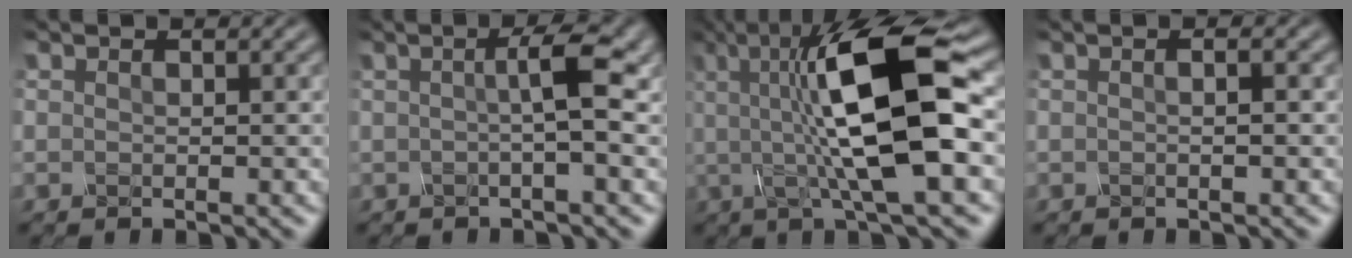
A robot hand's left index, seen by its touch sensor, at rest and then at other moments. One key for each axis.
{"total": 3.6, "fx": 0.3, "fy": 0.5, "fz": 3.5, "tx": -0.057, "ty": 0.003, "tz": -0.002}
{"total": 11.8, "fx": 1.2, "fy": 2.9, "fz": 11.4, "tx": -0.183, "ty": 0.006, "tz": 0.019}
{"total": 1.8, "fx": 0.4, "fy": 0.8, "fz": 1.6, "tx": -0.004, "ty": -0.001, "tz": -0.009}